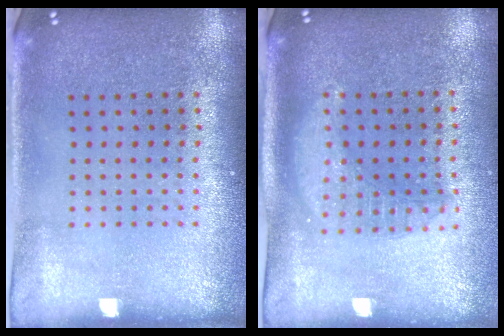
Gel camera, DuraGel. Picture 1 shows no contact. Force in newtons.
{"total": 1.6, "press": 1.4, "slide": 0.7}